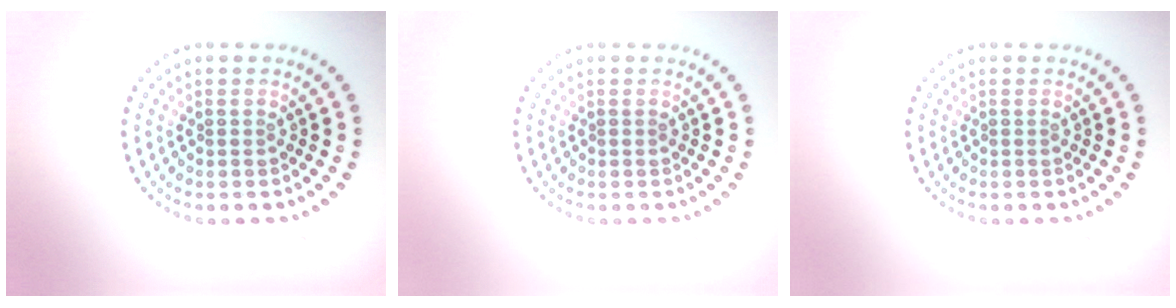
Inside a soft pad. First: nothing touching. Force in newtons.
{"total": 0.0}
{"total": 0.0}